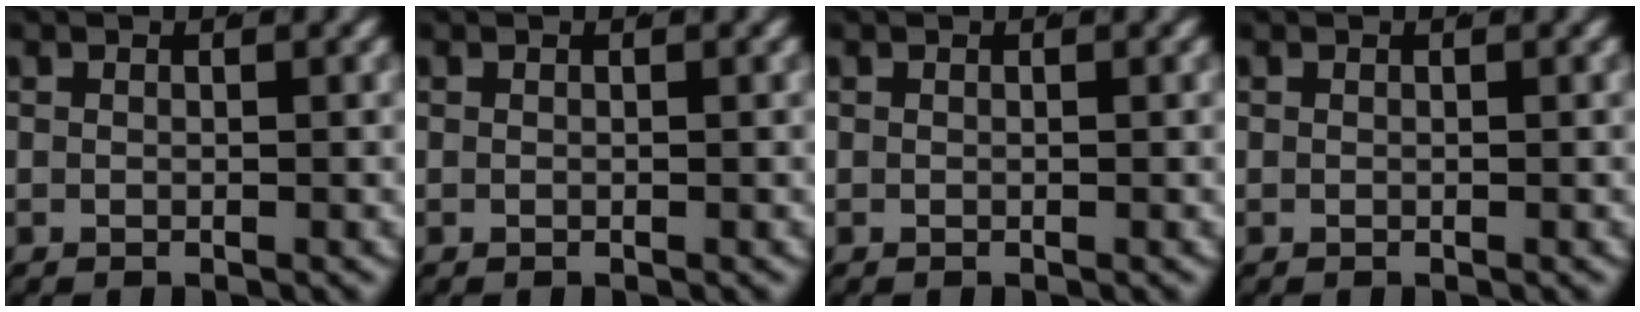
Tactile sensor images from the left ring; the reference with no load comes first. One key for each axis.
{"total": 0.0}
{"total": 0.0}
{"total": 0.0}